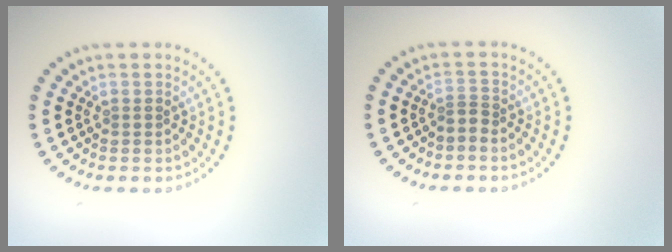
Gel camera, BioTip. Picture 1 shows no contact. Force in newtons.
{"total": 1.1, "press": 0.6, "slide": 0.9}